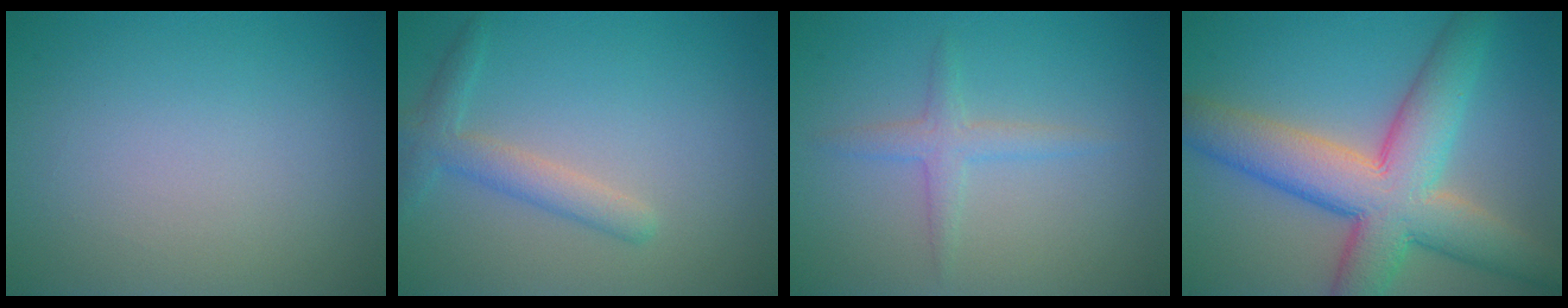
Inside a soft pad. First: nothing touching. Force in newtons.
{"total": 2.6, "press": 2.6, "slide": 0.1}
{"total": 1.9, "press": 1.9, "slide": 0.1}
{"total": 9.9, "press": 9.9, "slide": 0.5}